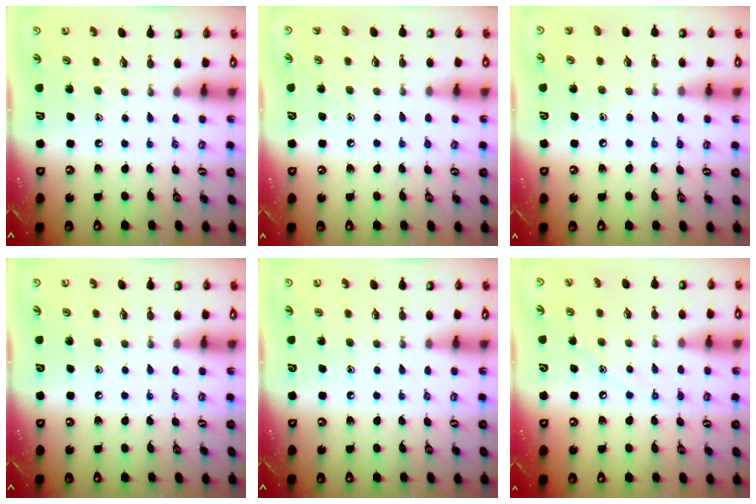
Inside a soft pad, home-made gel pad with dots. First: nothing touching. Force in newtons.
{"total": 3.9, "press": 3.7, "slide": 0.9}
{"total": 5.6, "press": 5.6, "slide": 0.6}
{"total": 0.0}
{"total": 0.0}
{"total": 6.1, "press": 6.1, "slide": 0.4}